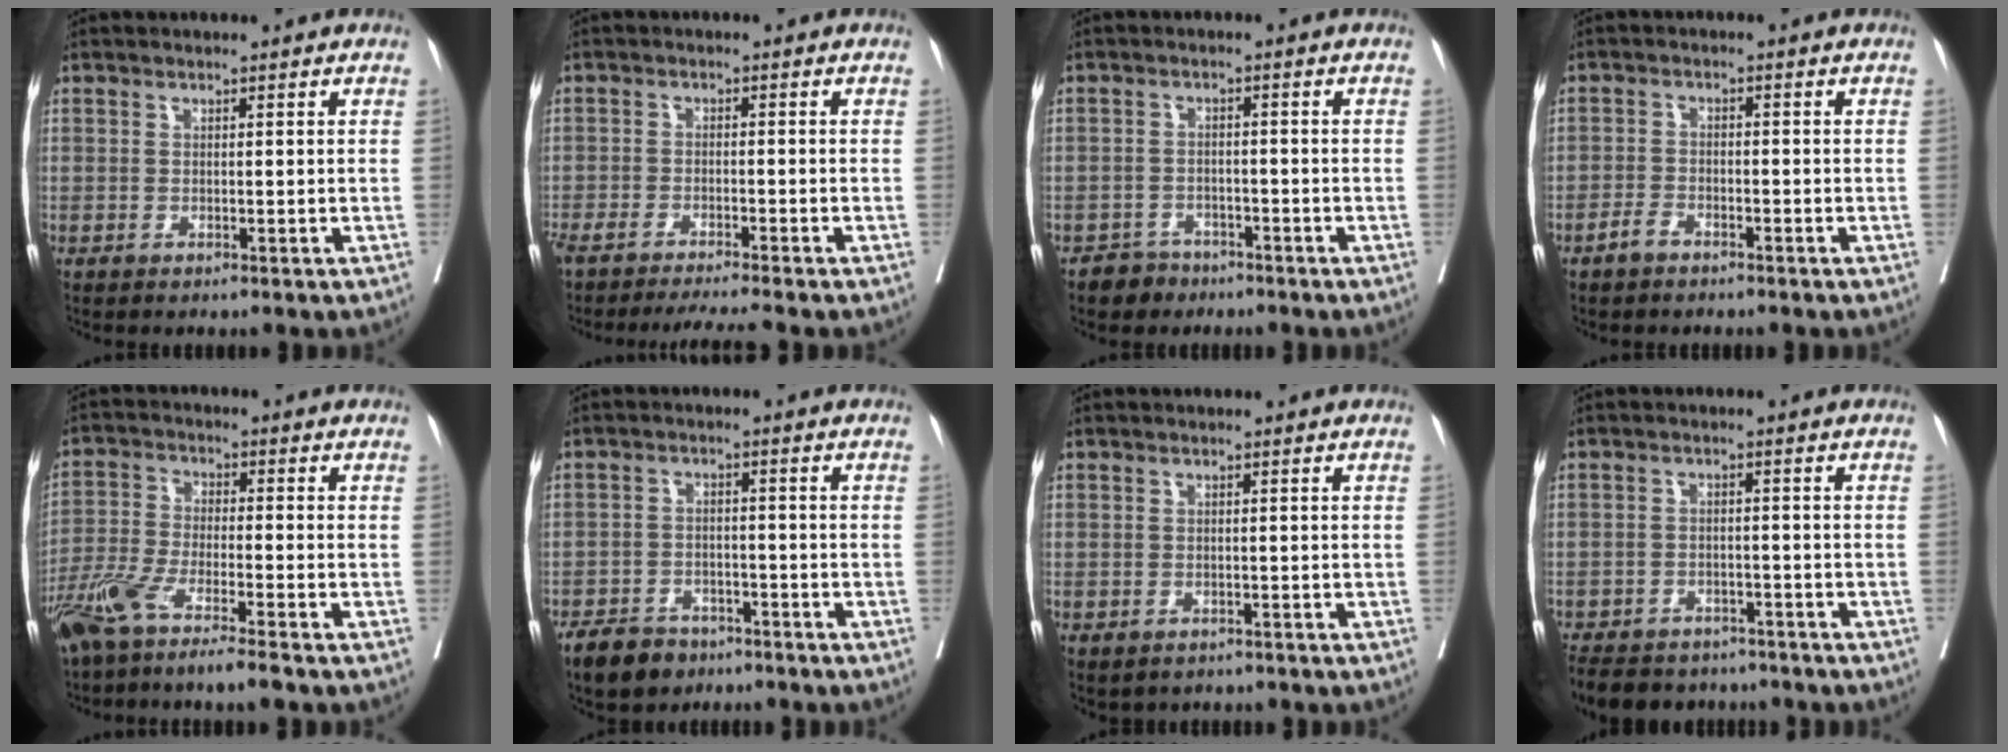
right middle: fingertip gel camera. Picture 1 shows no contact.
{"total": 6.6, "force": [-5.9, -0.6, 2.8], "torque": [-0.037, -0.012, -0.096]}
{"total": 3.0, "force": [-2.3, 2.0, 0.0], "torque": [0.000, 0.010, -0.037]}
{"total": 2.3, "force": [-1.9, 1.0, 1.0], "torque": [-0.019, 0.004, -0.034]}
{"total": 8.7, "force": [-6.3, 0.4, 6.0], "torque": [-0.122, -0.019, -0.124]}
{"total": 6.2, "force": [-4.6, 3.5, 2.1], "torque": [-0.037, 0.003, -0.078]}
{"total": 2.5, "force": [-1.7, 1.7, 0.7], "torque": [-0.006, 0.001, -0.020]}
{"total": 11.8, "force": [-10.0, 5.2, 3.6], "torque": [-0.070, 0.003, -0.132]}